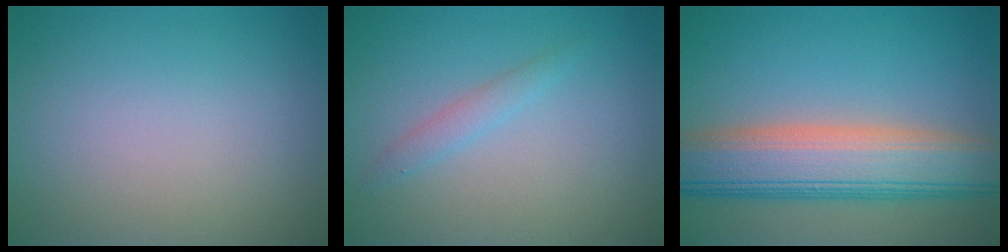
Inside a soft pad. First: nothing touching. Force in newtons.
{"total": 1.4, "press": 1.4, "slide": 0.1}
{"total": 9.2, "press": 9.2, "slide": 0.5}